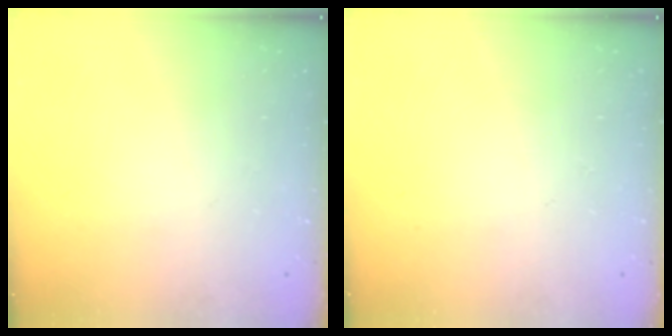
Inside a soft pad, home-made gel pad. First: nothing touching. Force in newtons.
{"total": 0.0}